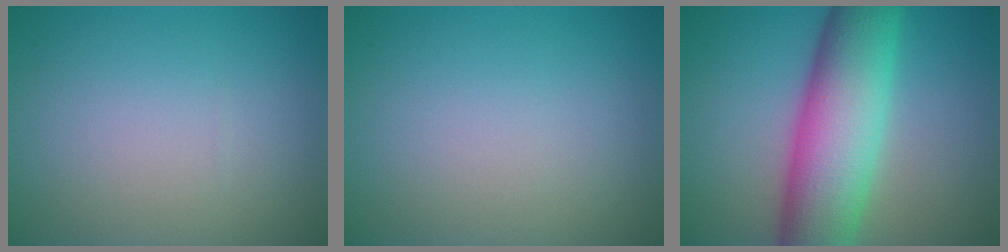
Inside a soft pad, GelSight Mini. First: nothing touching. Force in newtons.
{"total": 0.0}
{"total": 11.2, "press": 11.2, "slide": 0.4}